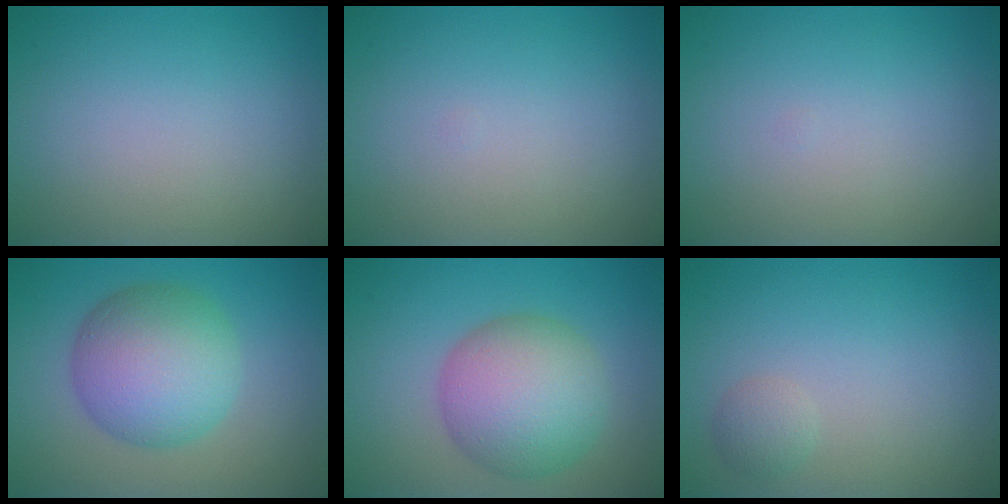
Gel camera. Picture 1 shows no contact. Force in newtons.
{"total": 0.0}
{"total": 0.0}
{"total": 7.9, "press": 7.9, "slide": 0.1}
{"total": 7.9, "press": 7.9, "slide": 0.3}
{"total": 1.3, "press": 1.3, "slide": 0.0}